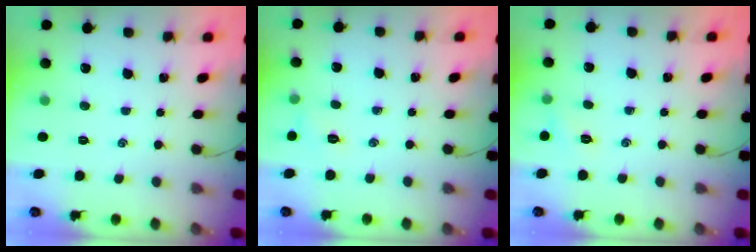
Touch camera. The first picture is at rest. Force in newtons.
{"total": 4.8, "press": 4.5, "slide": 1.5}
{"total": 5.6, "press": 5.3, "slide": 1.6}